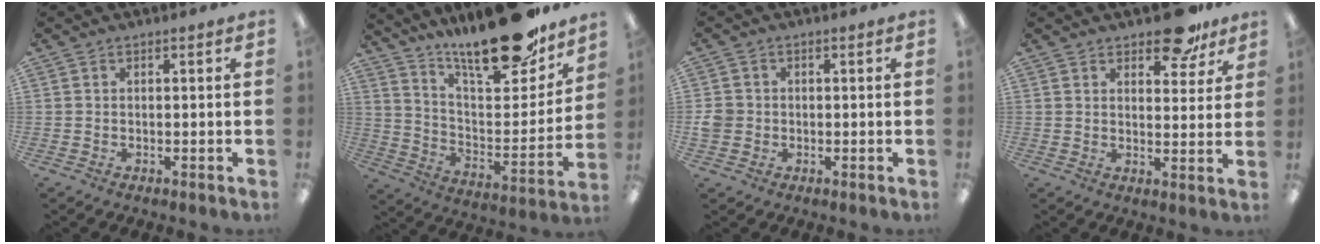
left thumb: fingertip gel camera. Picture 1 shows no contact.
{"total": 23.6, "force": [18.7, 6.5, 12.8], "torque": [-0.184, -0.126, 0.310]}
{"total": 3.2, "force": [-0.2, 3.1, 0.9], "torque": [-0.010, 0.003, -0.005]}
{"total": 9.8, "force": [7.0, 4.4, 5.2], "torque": [-0.054, -0.037, 0.119]}